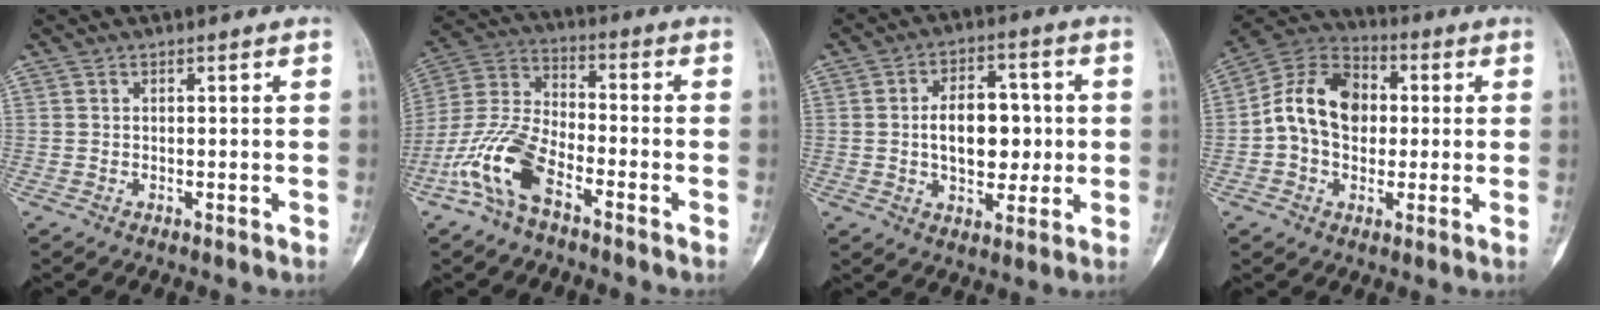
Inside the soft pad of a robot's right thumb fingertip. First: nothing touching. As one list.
[{"total": 12.6, "force": [-6.6, 5.7, 9.1], "torque": [-0.201, 0.040, -0.137]}, {"total": 11.6, "force": [0.2, 7.2, 9.2], "torque": [-0.105, 0.011, 0.006]}, {"total": 12.7, "force": [0.7, 10.3, 7.4], "torque": [-0.113, 0.036, 0.002]}]